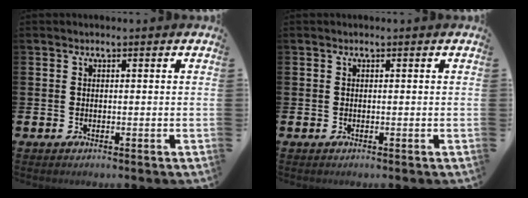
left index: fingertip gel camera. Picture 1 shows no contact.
{"total": 0.0}